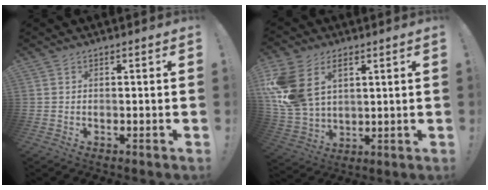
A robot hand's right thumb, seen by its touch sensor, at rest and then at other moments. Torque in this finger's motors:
{"motor_torque": [1.46, 3.55, 0.78, -0.22, 0.16]}